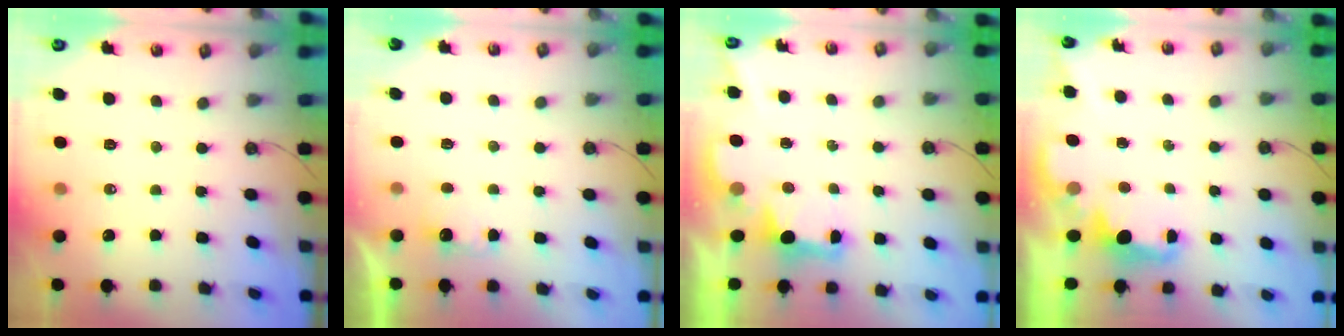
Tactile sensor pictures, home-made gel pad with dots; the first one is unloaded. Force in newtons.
{"total": 2.3, "press": 2.2, "slide": 0.9}
{"total": 2.0, "press": 2.0, "slide": 0.5}
{"total": 2.0, "press": 1.9, "slide": 0.8}